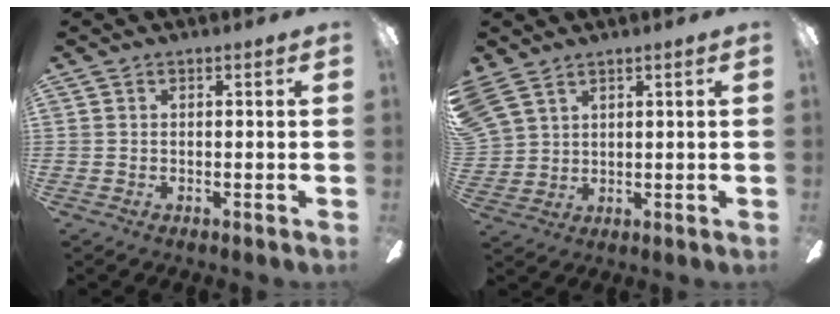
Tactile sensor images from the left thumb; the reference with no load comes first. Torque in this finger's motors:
{"motor_torque": [2.91, 2.09, 2.06, -0.71, 0.41]}